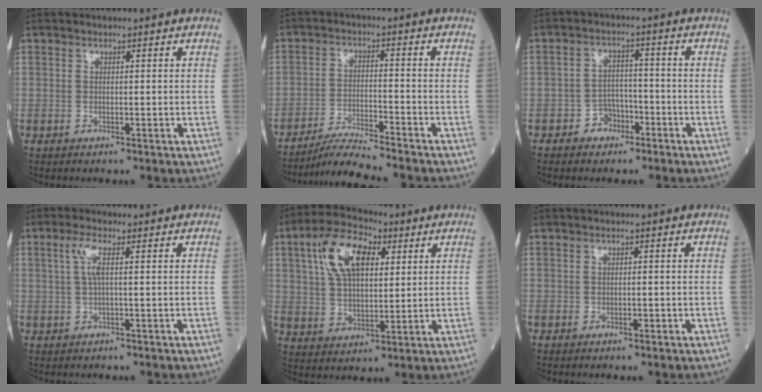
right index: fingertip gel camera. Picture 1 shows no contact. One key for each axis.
{"total": 7.0, "fx": -6.5, "fy": -1.3, "fz": 2.2, "tx": -0.038, "ty": -0.020, "tz": -0.114}
{"total": 3.6, "fx": -2.2, "fy": 2.7, "fz": 1.0, "tx": -0.010, "ty": 0.013, "tz": -0.036}
{"total": 2.8, "fx": 0.7, "fy": 0.3, "fz": 2.7, "tx": -0.063, "ty": 0.011, "tz": 0.017}
{"total": 11.9, "fx": 4.6, "fy": 5.8, "fz": 9.4, "tx": -0.192, "ty": 0.030, "tz": 0.087}
{"total": 0.5, "fx": -0.2, "fy": 0.2, "fz": 0.4, "tx": -0.007, "ty": 0.001, "tz": 0.000}